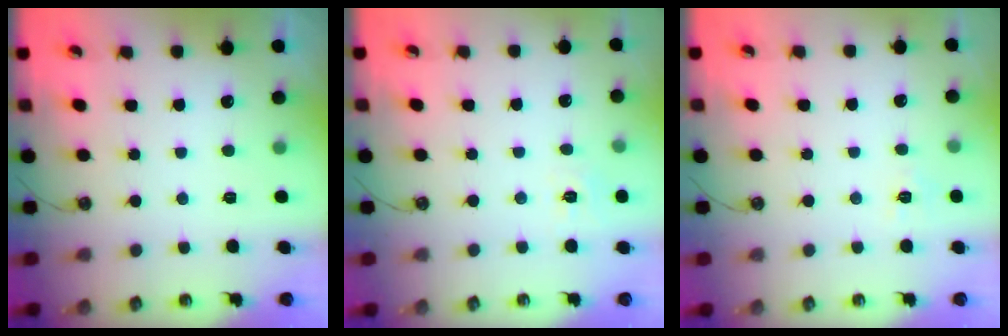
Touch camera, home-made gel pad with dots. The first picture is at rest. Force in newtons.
{"total": 5.6, "press": 5.5, "slide": 0.6}
{"total": 6.0, "press": 6.0, "slide": 0.7}